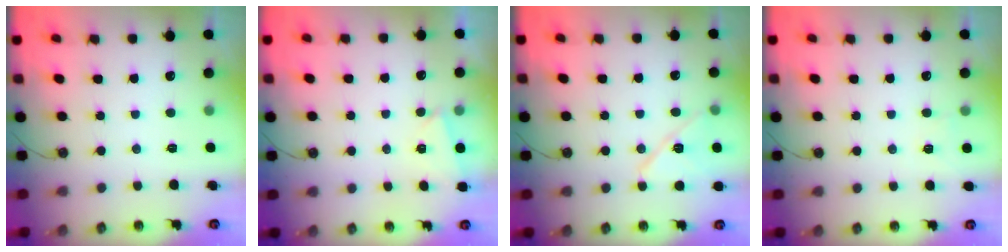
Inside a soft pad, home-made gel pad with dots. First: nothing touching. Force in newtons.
{"total": 2.8, "press": 1.6, "slide": 2.3}
{"total": 10.1, "press": 8.4, "slide": 5.6}
{"total": 3.8, "press": 3.6, "slide": 0.9}